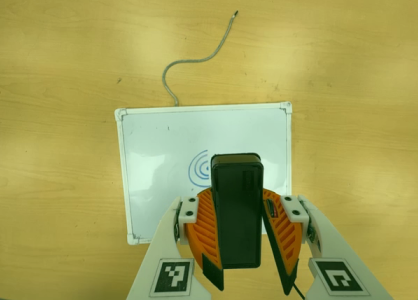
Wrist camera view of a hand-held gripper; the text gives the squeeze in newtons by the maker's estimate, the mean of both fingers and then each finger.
{"total": 8.6, "left": 8.9, "right": 8.4}